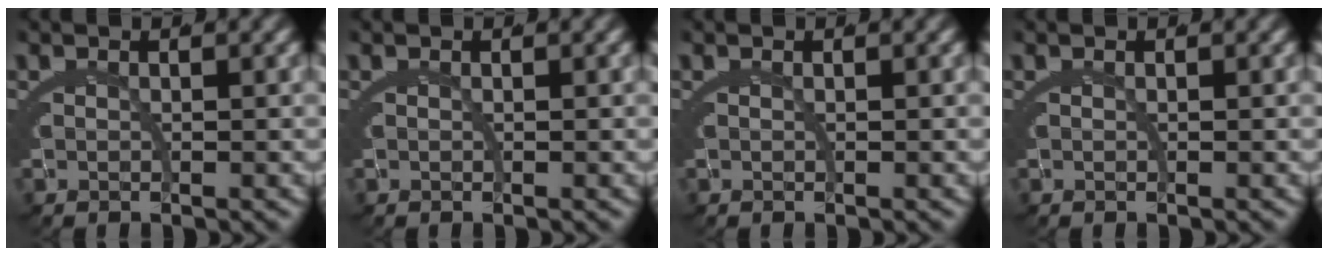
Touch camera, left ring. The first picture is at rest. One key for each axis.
{"total": 0.0}
{"total": 0.0}
{"total": 0.0}